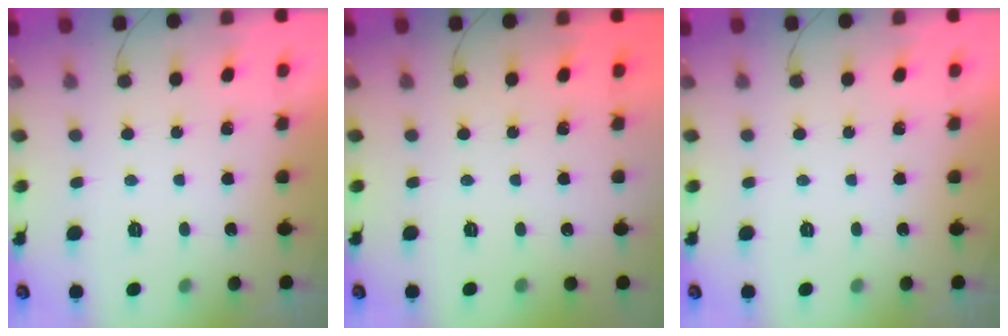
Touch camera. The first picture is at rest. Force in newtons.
{"total": 0.0}
{"total": 0.0}